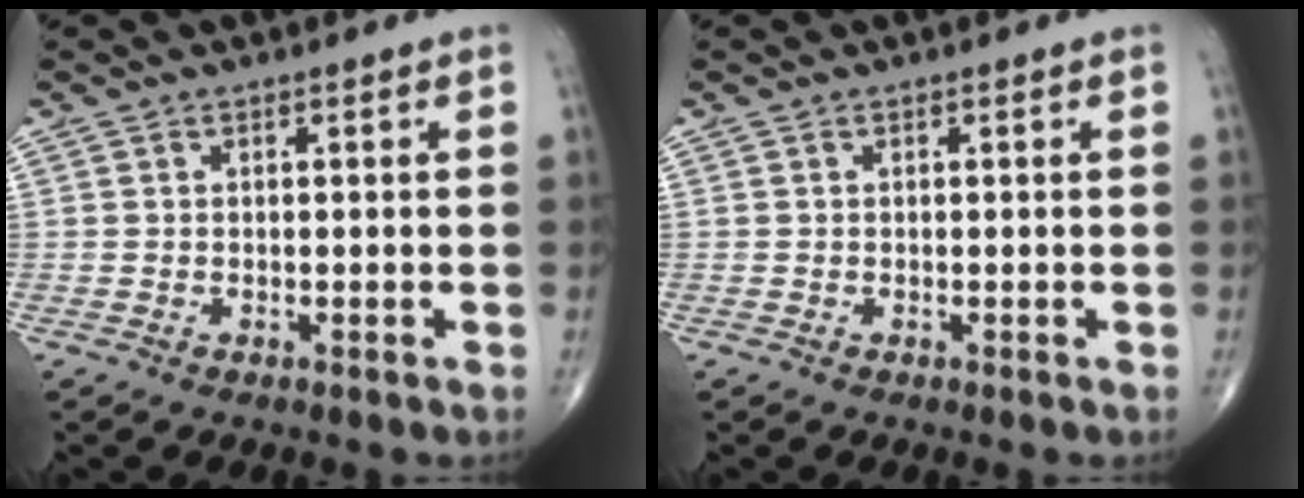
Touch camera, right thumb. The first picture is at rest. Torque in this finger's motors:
{"motor_torque": [-0.09, -0.07, 0.01, 0.01, 0.00]}